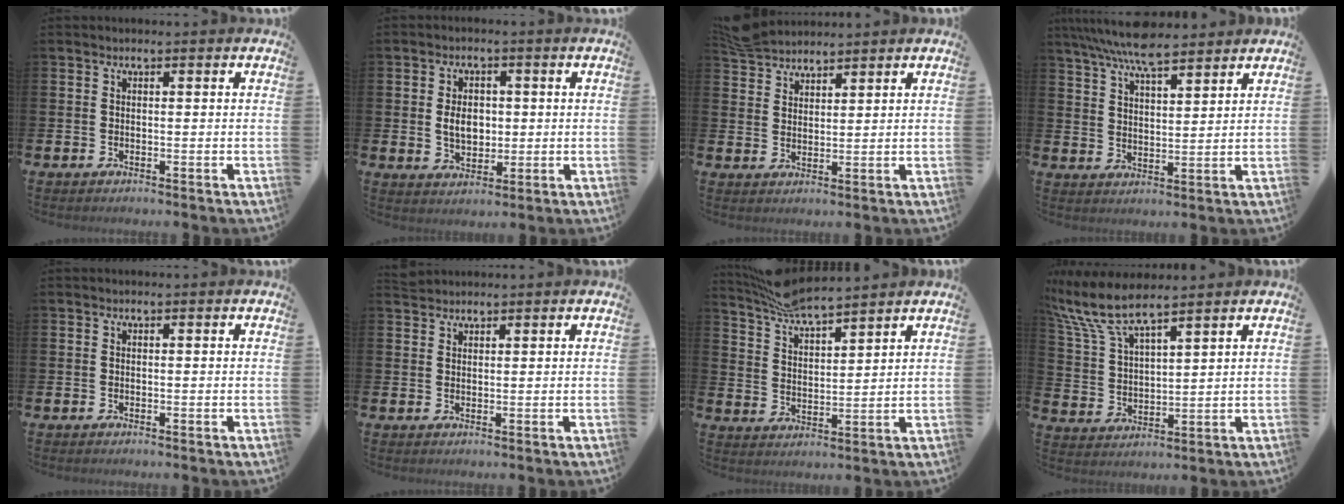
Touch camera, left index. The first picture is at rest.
{"total": 4.3, "force": [0.4, 3.1, 3.0], "torque": [-0.042, 0.004, -0.001]}
{"total": 4.6, "force": [4.5, 0.9, 0.2], "torque": [-0.012, -0.017, 0.085]}
{"total": 7.3, "force": [6.7, 1.2, 2.6], "torque": [-0.062, -0.029, 0.121]}
{"total": 0.0}
{"total": 1.8, "force": [1.7, 0.4, 0.0], "torque": [0.010, -0.003, 0.029]}
{"total": 6.6, "force": [6.4, 0.6, 1.8], "torque": [-0.057, -0.033, 0.115]}
{"total": 8.3, "force": [7.3, 1.7, 3.7], "torque": [-0.102, -0.025, 0.131]}